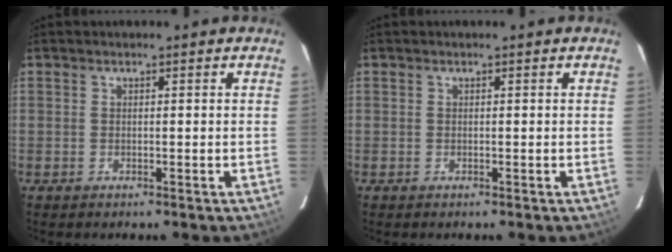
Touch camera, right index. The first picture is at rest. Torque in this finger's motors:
{"motor_torque": [0.00, 0.00, 0.01, 0.00]}